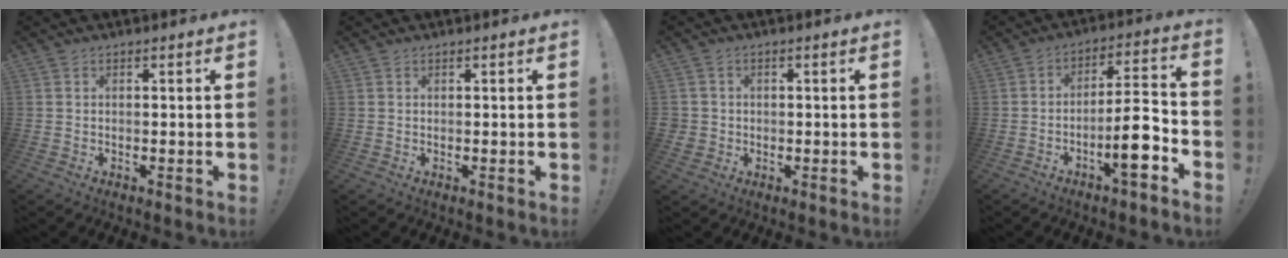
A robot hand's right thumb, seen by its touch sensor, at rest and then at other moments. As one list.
[{"total": 0.0}, {"total": 2.6, "force": [-0.3, 2.5, 0.6], "torque": [-0.005, 0.001, -0.004]}, {"total": 12.1, "force": [-5.3, 2.6, 10.5], "torque": [-0.154, 0.021, -0.091]}]